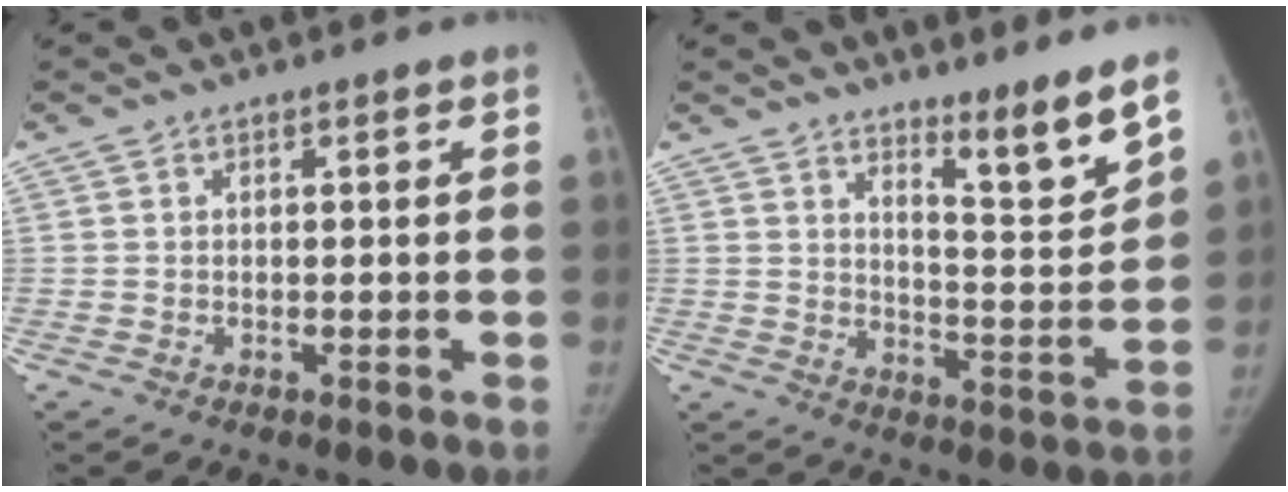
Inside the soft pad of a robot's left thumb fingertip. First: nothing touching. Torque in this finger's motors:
{"motor_torque": [0.67, 0.24, 0.82, -0.67, 0.05]}